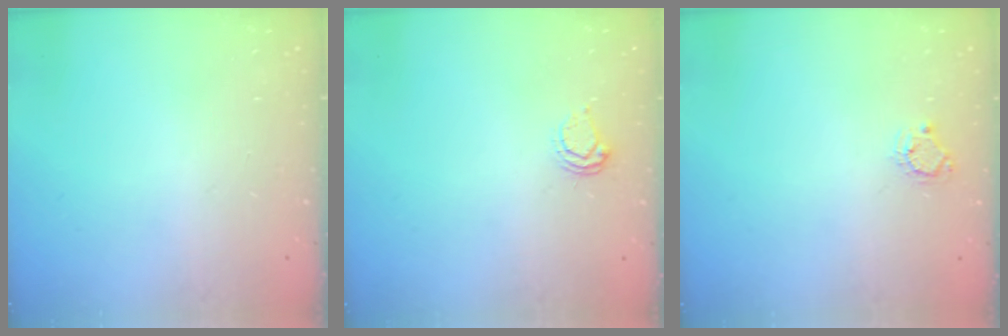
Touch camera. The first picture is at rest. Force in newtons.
{"total": 3.6, "press": 3.6, "slide": 0.3}
{"total": 4.9, "press": 4.9, "slide": 0.4}